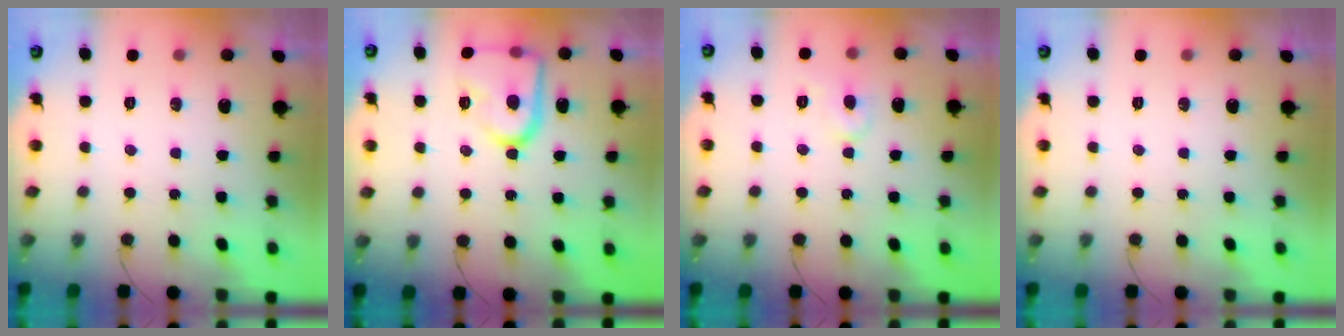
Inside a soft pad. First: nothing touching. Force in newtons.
{"total": 14.2, "press": 14.1, "slide": 1.2}
{"total": 4.8, "press": 4.8, "slide": 0.5}
{"total": 0.0}